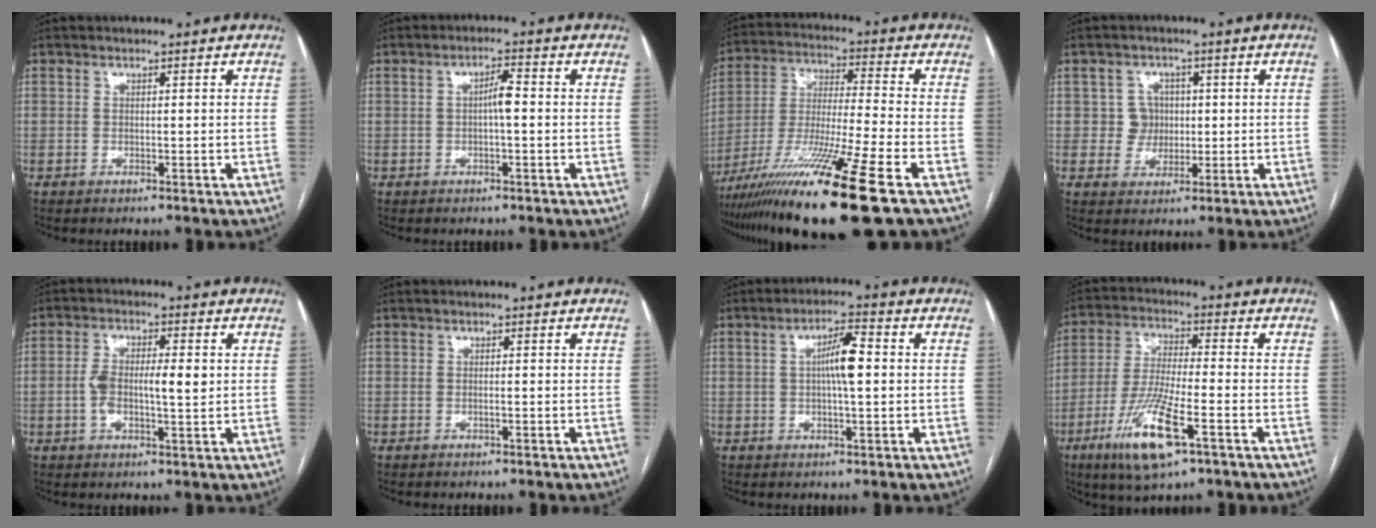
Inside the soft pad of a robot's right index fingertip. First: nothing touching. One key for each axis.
{"total": 3.3, "fx": -0.2, "fy": 0.5, "fz": 3.2, "tx": -0.055, "ty": 0.008, "tz": -0.004}
{"total": 19.2, "fx": -12.0, "fy": -1.1, "fz": 14.9, "tx": -0.274, "ty": -0.048, "tz": -0.215}
{"total": 4.1, "fx": 0.4, "fy": 4.0, "fz": 0.6, "tx": -0.001, "ty": 0.013, "tz": 0.009}
{"total": 6.8, "fx": 0.1, "fy": 2.2, "fz": 6.4, "tx": -0.123, "ty": 0.014, "tz": 0.002}
{"total": 0.0}
{"total": 5.8, "fx": 0.4, "fy": 0.8, "fz": 5.8, "tx": -0.104, "ty": 0.011, "tz": 0.005}
{"total": 12.9, "fx": -6.4, "fy": 2.0, "fz": 11.0, "tx": -0.225, "ty": -0.024, "tz": -0.115}